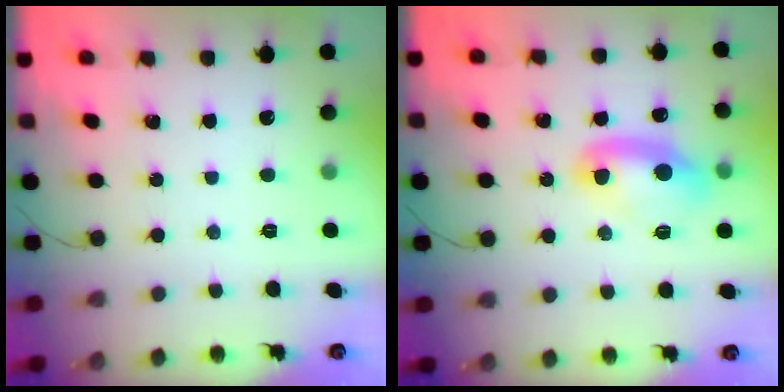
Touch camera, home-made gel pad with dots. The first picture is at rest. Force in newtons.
{"total": 9.8, "press": 9.7, "slide": 1.3}